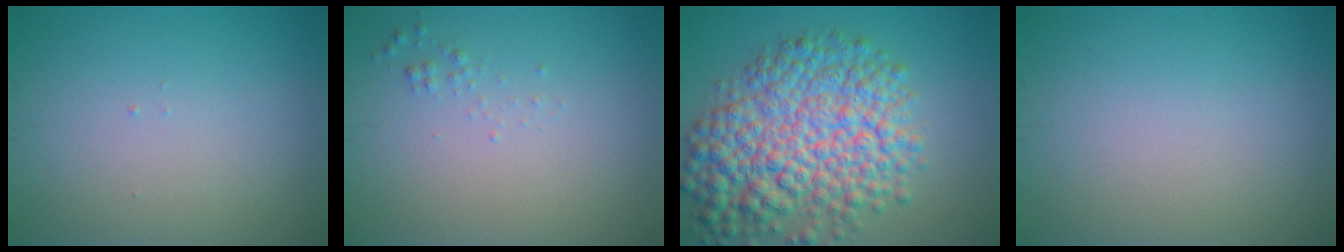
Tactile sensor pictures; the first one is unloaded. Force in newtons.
{"total": 0.6, "press": 0.6, "slide": 0.0}
{"total": 10.3, "press": 10.2, "slide": 0.3}
{"total": 0.0}